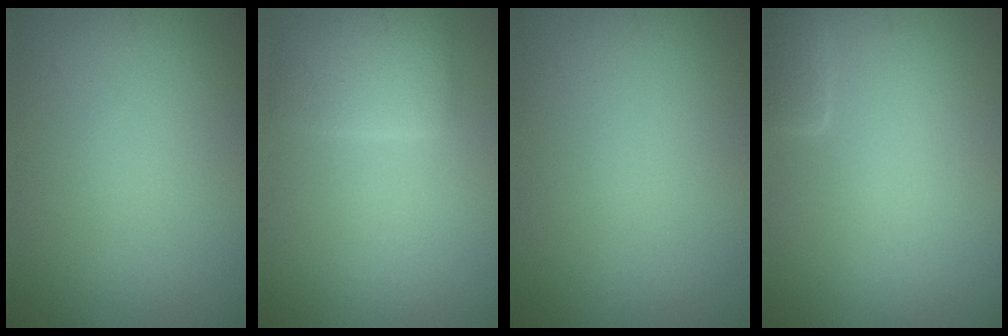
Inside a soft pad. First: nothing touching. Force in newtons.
{"total": 3.1, "press": 3.1, "slide": 0.2}
{"total": 0.0}
{"total": 1.7, "press": 1.7, "slide": 0.1}